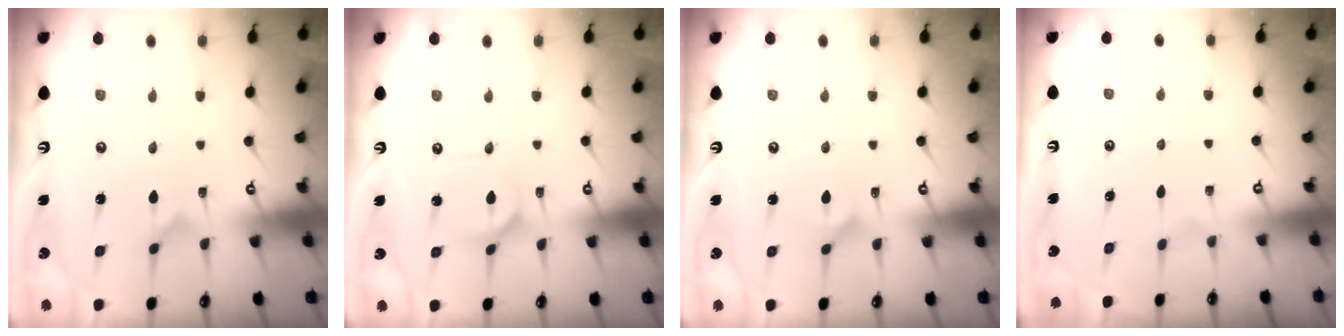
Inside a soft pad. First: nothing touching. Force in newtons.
{"total": 2.6, "press": 2.6, "slide": 0.2}
{"total": 3.6, "press": 3.6, "slide": 0.3}
{"total": 0.0}